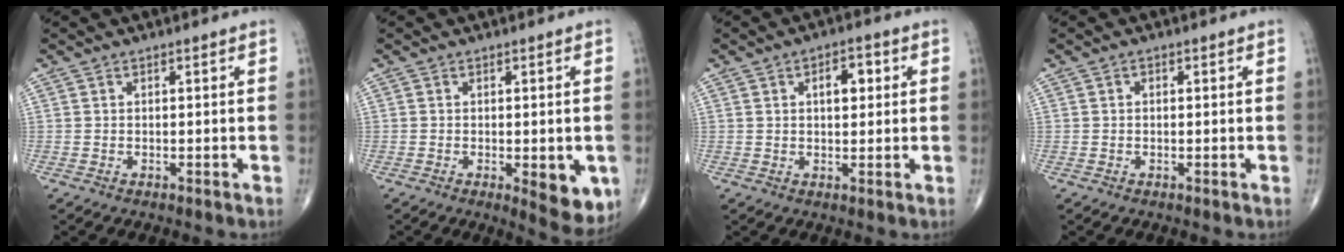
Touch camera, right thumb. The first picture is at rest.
{"total": 7.7, "force": [-2.1, 2.9, 6.8], "torque": [-0.065, -0.012, -0.021]}
{"total": 4.9, "force": [1.4, 2.6, 3.9], "torque": [-0.045, 0.004, 0.017]}
{"total": 0.7, "force": [0.1, 0.5, 0.5], "torque": [-0.008, 0.002, 0.001]}